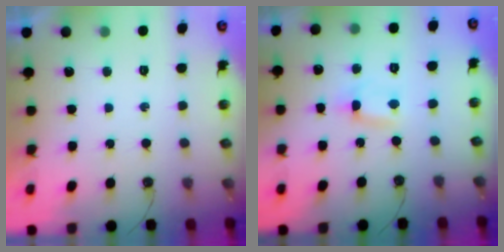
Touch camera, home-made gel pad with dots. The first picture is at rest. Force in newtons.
{"total": 0.6, "press": 0.3, "slide": 0.5}